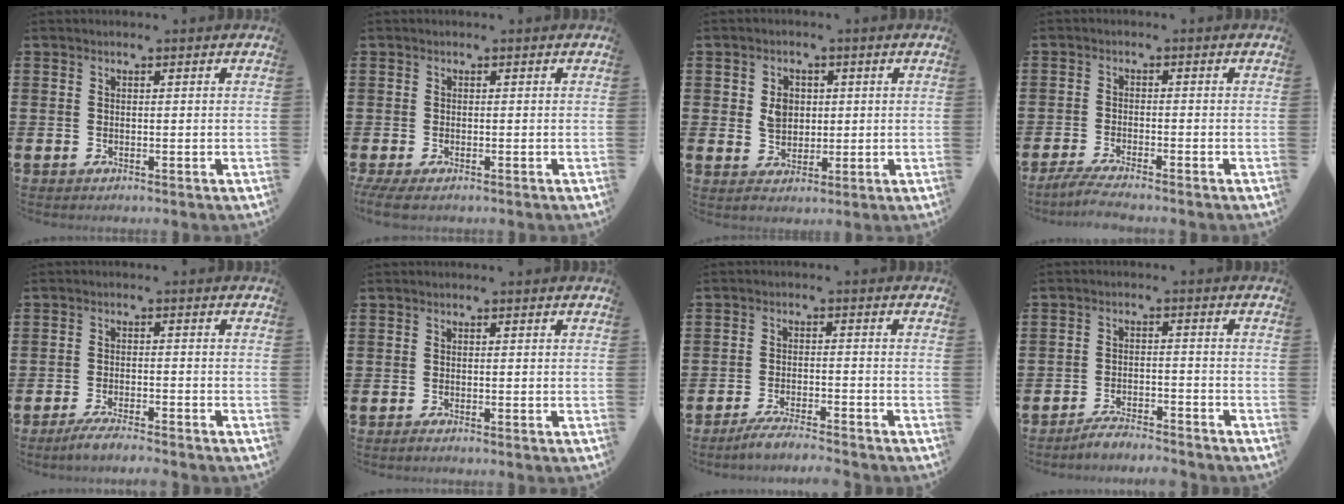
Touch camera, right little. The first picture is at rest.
{"total": 1.3, "force": [-0.6, 0.7, 0.9], "torque": [-0.019, 0.002, -0.012]}
{"total": 3.9, "force": [0.7, 3.1, 2.2], "torque": [-0.036, 0.008, 0.007]}
{"total": 2.3, "force": [-2.0, -0.2, 1.1], "torque": [-0.018, 0.000, -0.038]}
{"total": 2.8, "force": [-2.4, 0.0, 1.4], "torque": [-0.022, 0.003, -0.046]}
{"total": 0.5, "force": [-0.4, 0.0, 0.3], "torque": [-0.006, -0.003, -0.007]}
{"total": 3.3, "force": [-3.0, -0.1, 1.4], "torque": [-0.023, 0.000, -0.058]}
{"total": 3.2, "force": [-3.2, 0.1, 0.4], "torque": [-0.010, 0.005, -0.067]}